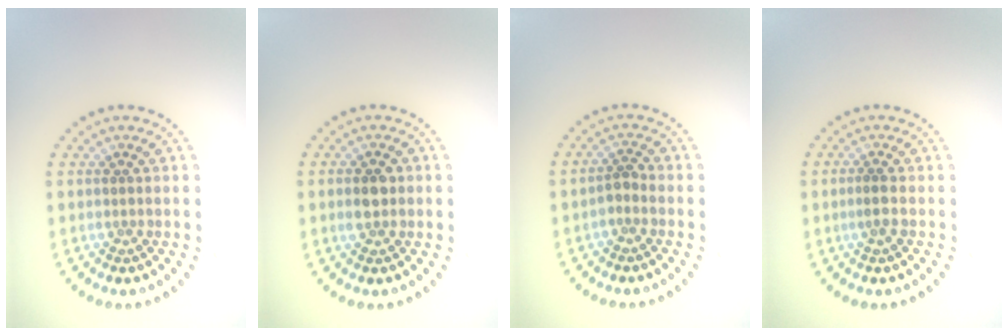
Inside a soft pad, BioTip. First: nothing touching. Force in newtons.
{"total": 1.9, "press": 1.9, "slide": 0.1}
{"total": 1.2, "press": 1.0, "slide": 0.7}
{"total": 1.1, "press": 1.0, "slide": 0.5}